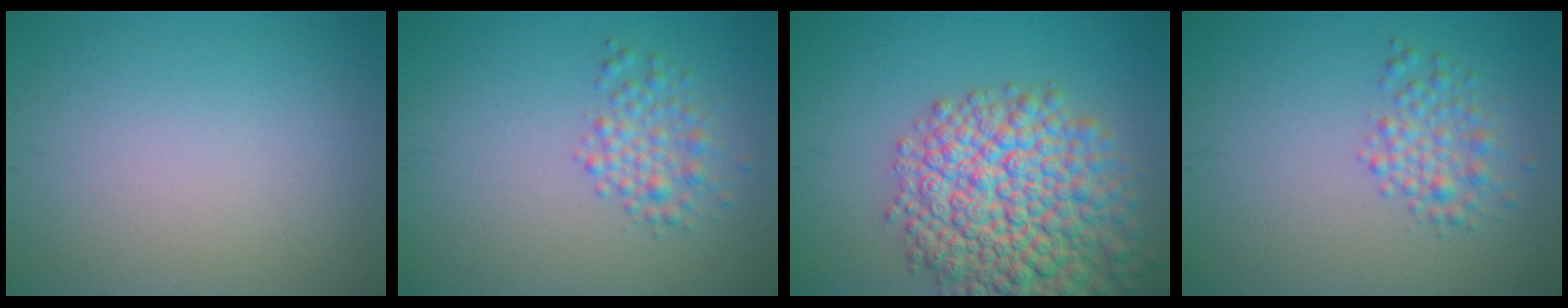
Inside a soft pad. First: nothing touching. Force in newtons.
{"total": 2.5, "press": 2.5, "slide": 0.0}
{"total": 11.0, "press": 11.0, "slide": 0.5}
{"total": 2.5, "press": 2.5, "slide": 0.0}